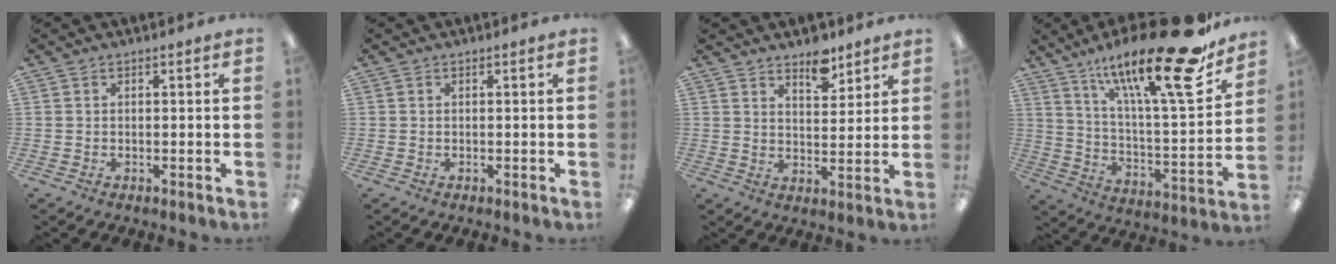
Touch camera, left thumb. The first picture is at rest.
{"total": 0.0}
{"total": 6.8, "force": [5.5, 3.0, 2.5], "torque": [-0.009, -0.043, 0.092]}
{"total": 25.4, "force": [17.7, 5.3, 17.4], "torque": [-0.272, -0.109, 0.282]}